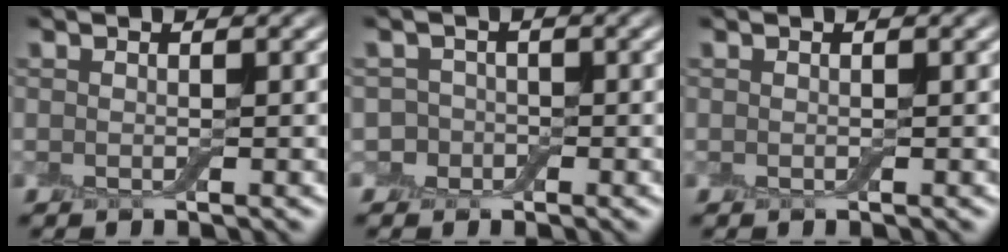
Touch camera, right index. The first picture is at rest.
{"total": 2.4, "force": [-0.8, 2.2, 0.5], "torque": [0.013, 0.005, -0.026]}
{"total": 0.0}